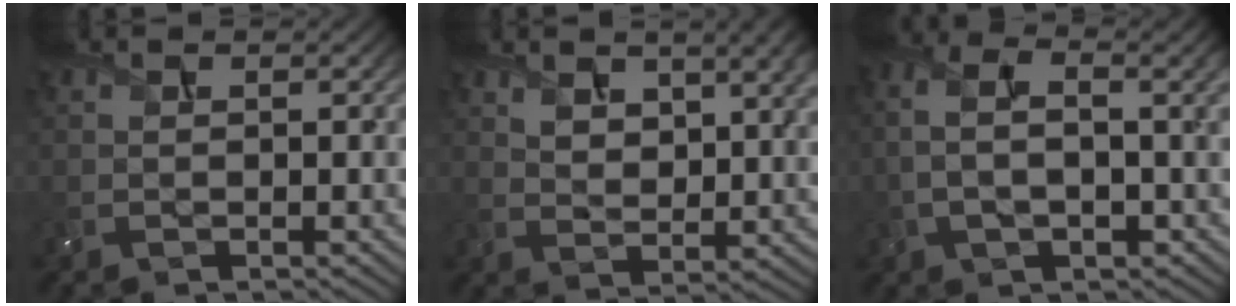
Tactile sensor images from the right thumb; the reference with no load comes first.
{"total": 7.8, "force": [4.2, 3.8, 5.3], "torque": [-0.100, -0.008, 0.086]}
{"total": 6.4, "force": [-0.3, 3.2, 5.6], "torque": [-0.127, 0.002, -0.010]}